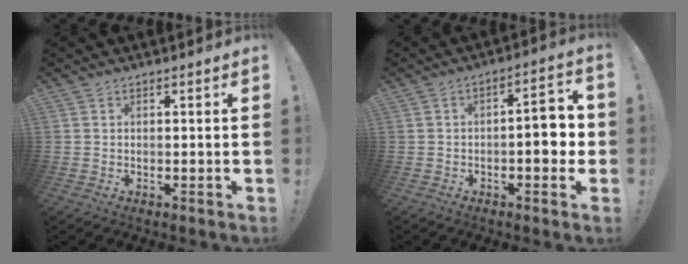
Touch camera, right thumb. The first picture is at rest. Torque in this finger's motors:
{"motor_torque": [-0.02, 0.19, 0.10, 0.38, 0.06]}